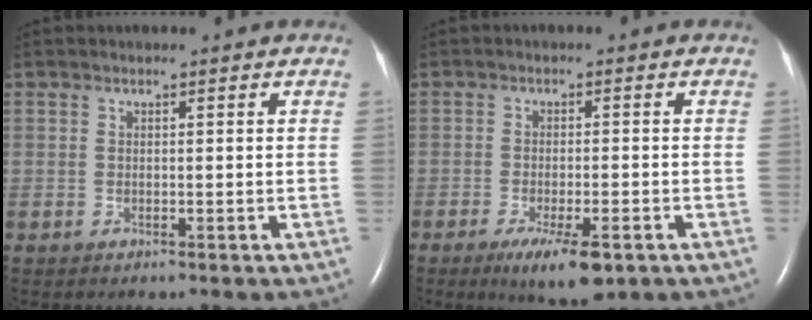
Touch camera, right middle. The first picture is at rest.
{"total": 7.1, "force": [-4.1, 1.5, 5.6], "torque": [-0.094, -0.015, -0.059]}